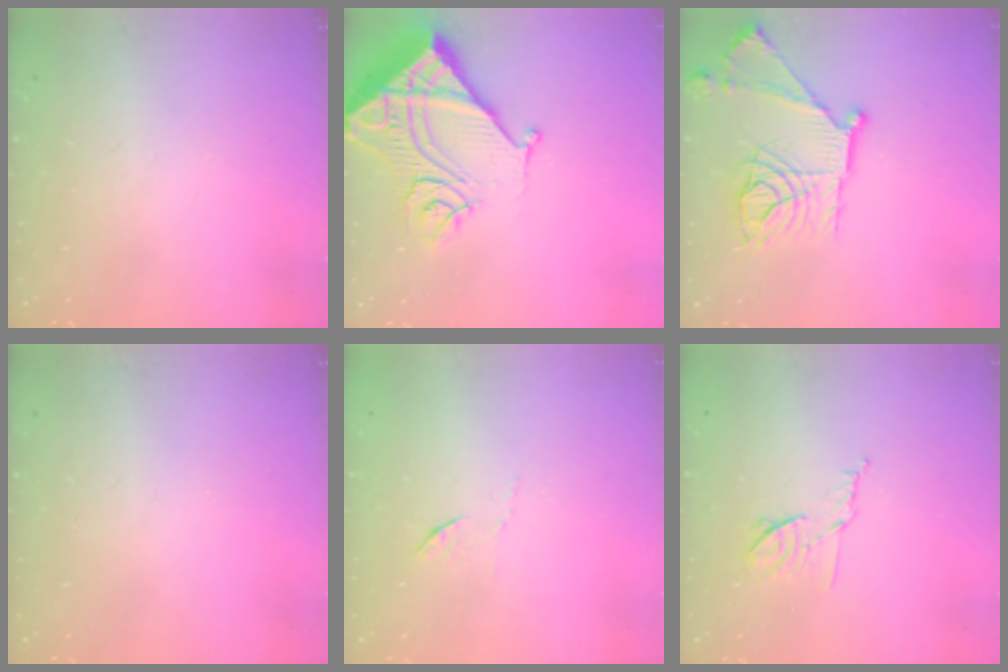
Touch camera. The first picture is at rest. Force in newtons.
{"total": 14.2, "press": 14.1, "slide": 1.8}
{"total": 18.7, "press": 18.6, "slide": 1.5}
{"total": 0.0}
{"total": 3.7, "press": 3.7, "slide": 0.4}
{"total": 7.4, "press": 7.3, "slide": 1.2}